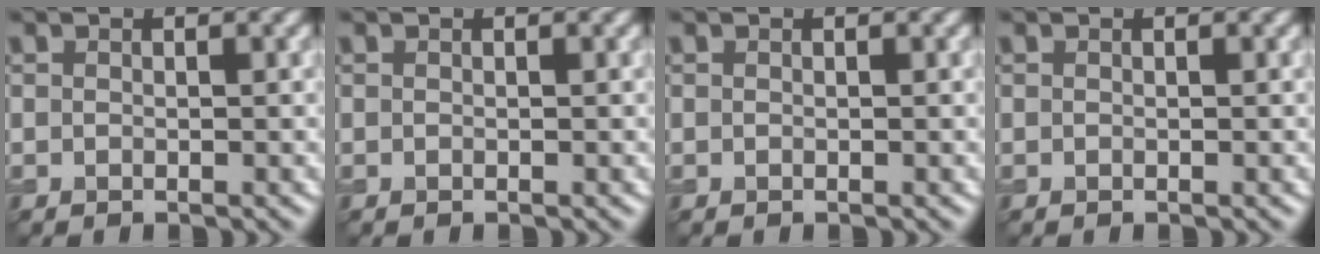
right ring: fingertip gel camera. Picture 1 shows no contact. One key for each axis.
{"total": 0.0}
{"total": 0.0}
{"total": 0.0}